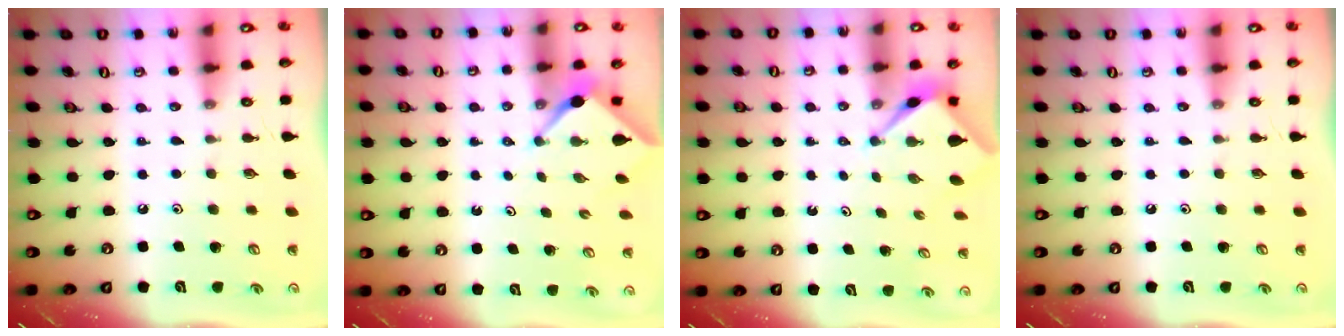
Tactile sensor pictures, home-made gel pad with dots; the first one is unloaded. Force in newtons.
{"total": 2.4, "press": 2.4, "slide": 0.3}
{"total": 2.8, "press": 2.8, "slide": 0.1}
{"total": 0.0}